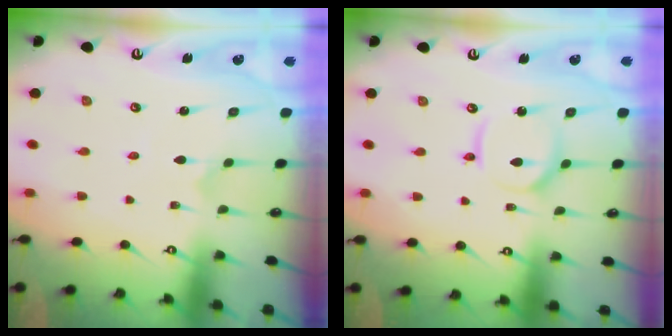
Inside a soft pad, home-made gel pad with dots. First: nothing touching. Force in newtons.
{"total": 6.3, "press": 6.3, "slide": 0.6}